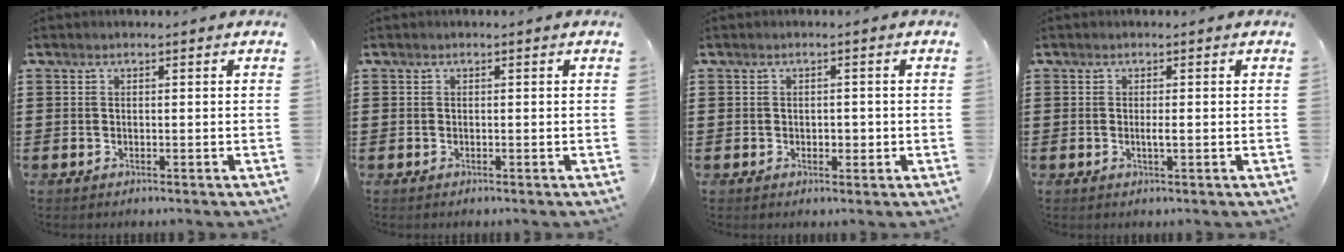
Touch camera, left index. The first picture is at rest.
{"total": 0.0}
{"total": 1.0, "force": [0.0, 1.0, 0.4], "torque": [-0.009, 0.009, -0.003]}
{"total": 1.3, "force": [0.0, 0.1, 1.3], "torque": [-0.025, -0.003, -0.001]}